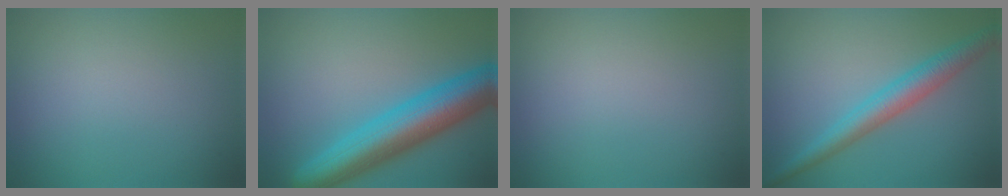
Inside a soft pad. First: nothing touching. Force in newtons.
{"total": 8.4, "press": 8.4, "slide": 0.2}
{"total": 0.0}
{"total": 3.9, "press": 3.9, "slide": 0.1}